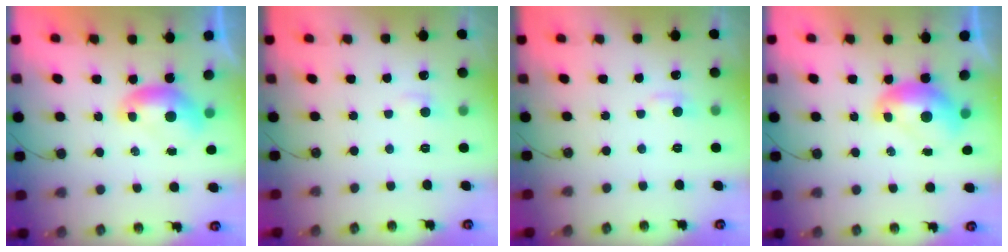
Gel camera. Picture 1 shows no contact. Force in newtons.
{"total": 1.3, "press": 1.2, "slide": 0.5}
{"total": 1.6, "press": 1.4, "slide": 0.7}
{"total": 2.1, "press": 2.1, "slide": 0.3}